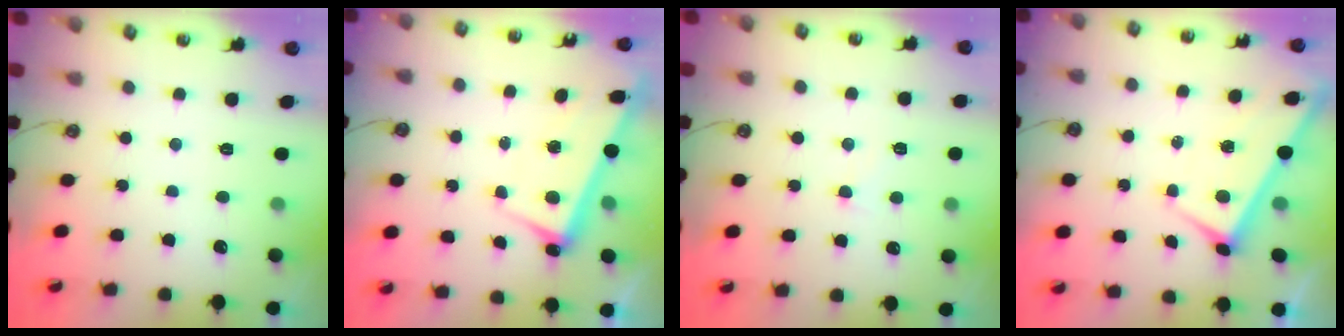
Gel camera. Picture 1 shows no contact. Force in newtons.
{"total": 3.4, "press": 3.3, "slide": 0.9}
{"total": 1.4, "press": 1.2, "slide": 0.7}
{"total": 1.8, "press": 1.8, "slide": 0.1}